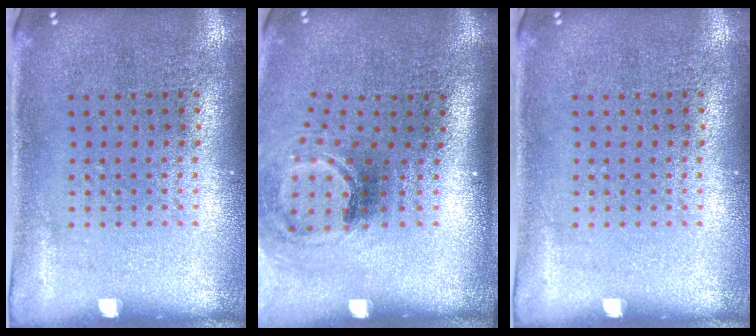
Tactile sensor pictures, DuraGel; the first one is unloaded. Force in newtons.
{"total": 2.0, "press": 1.3, "slide": 1.6}
{"total": 0.0}